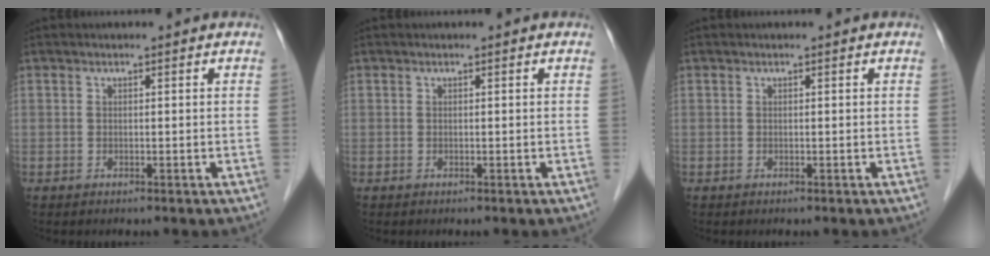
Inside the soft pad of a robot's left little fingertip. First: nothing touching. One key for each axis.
{"total": 0.0}
{"total": 0.0}